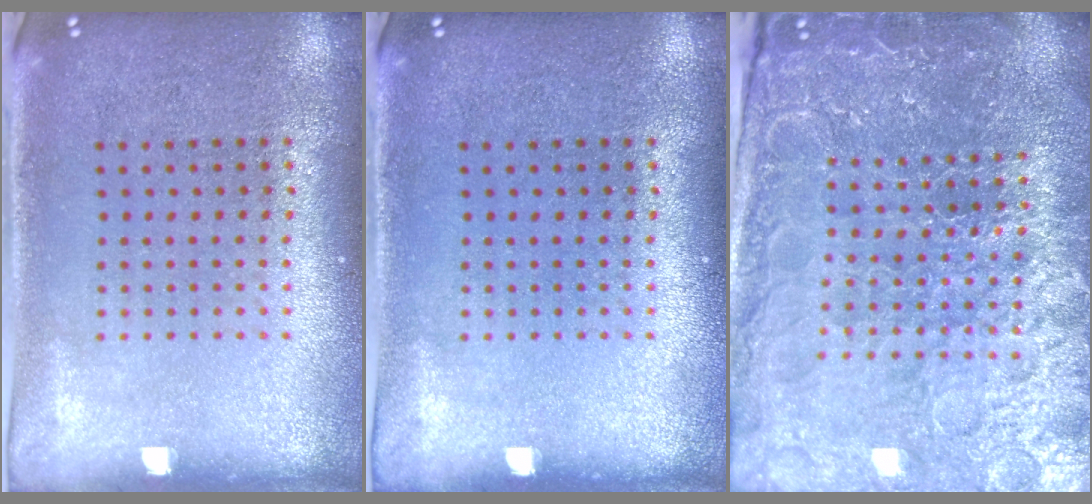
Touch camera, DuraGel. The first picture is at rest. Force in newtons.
{"total": 0.0}
{"total": 5.5, "press": 5.0, "slide": 2.3}